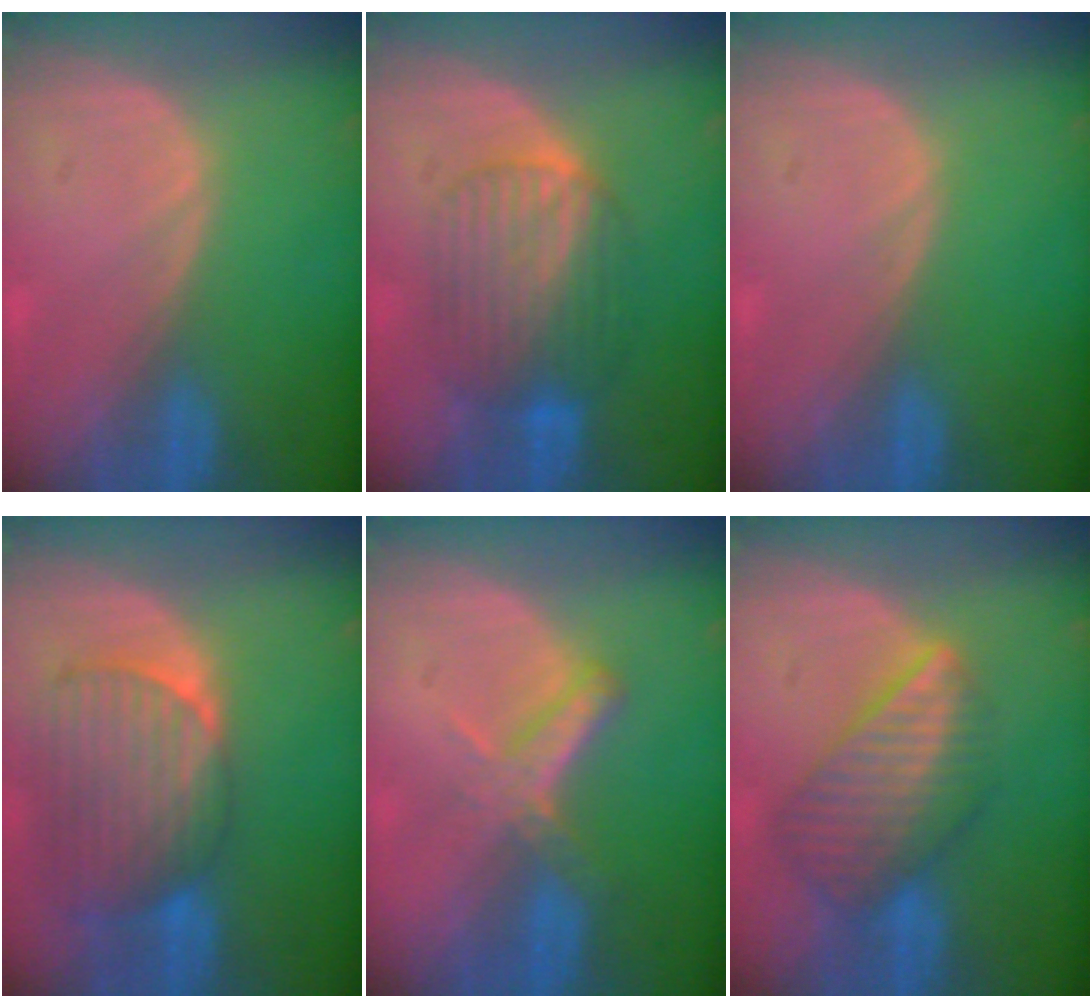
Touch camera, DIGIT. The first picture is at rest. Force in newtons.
{"total": 7.3, "press": 7.3, "slide": 0.3}
{"total": 0.0}
{"total": 9.6, "press": 8.5, "slide": 4.5}
{"total": 5.5, "press": 4.7, "slide": 2.7}
{"total": 8.3, "press": 7.5, "slide": 3.6}